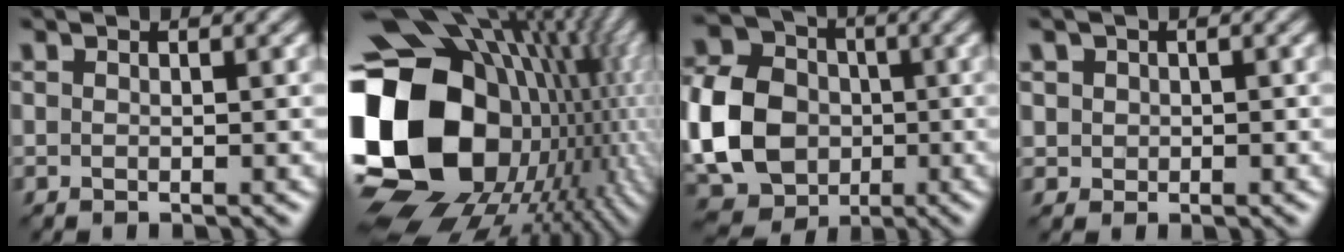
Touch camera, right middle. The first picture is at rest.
{"total": 20.1, "force": [-1.2, 15.3, 13.0], "torque": [-0.289, -0.020, 0.007]}
{"total": 10.7, "force": [-2.0, 8.7, 5.8], "torque": [-0.148, -0.007, -0.040]}
{"total": 2.3, "force": [0.8, 2.0, 0.8], "torque": [-0.018, 0.008, 0.018]}